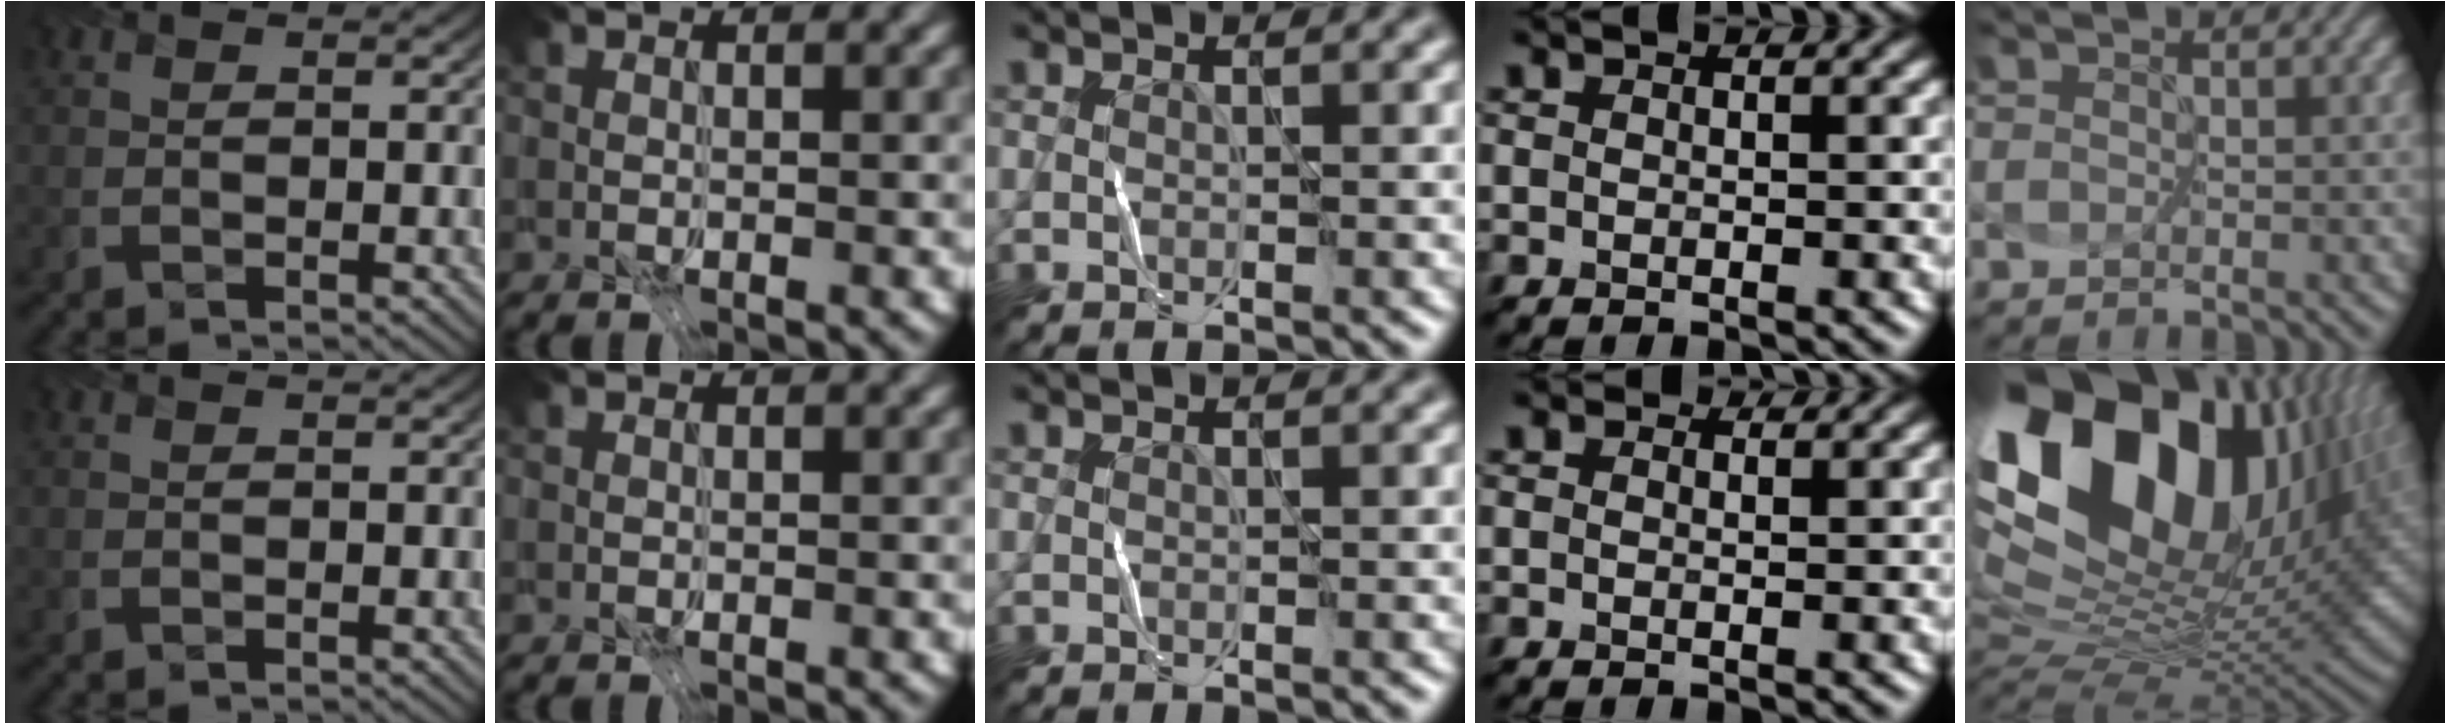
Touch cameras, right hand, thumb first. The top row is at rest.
{"ring": {"total": 1.3, "force": [0.9, 0.7, 0.5], "torque": [-0.011, 0.010, 0.000]}, "little": {"total": 18.5, "force": [8.2, 9.8, 13.3], "torque": [-0.268, 0.039, 0.155]}}